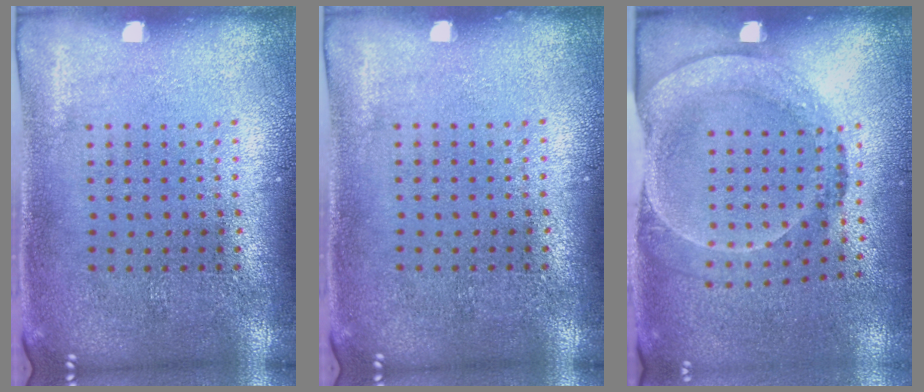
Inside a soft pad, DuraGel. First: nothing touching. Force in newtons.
{"total": 0.0}
{"total": 1.6, "press": 1.2, "slide": 1.1}